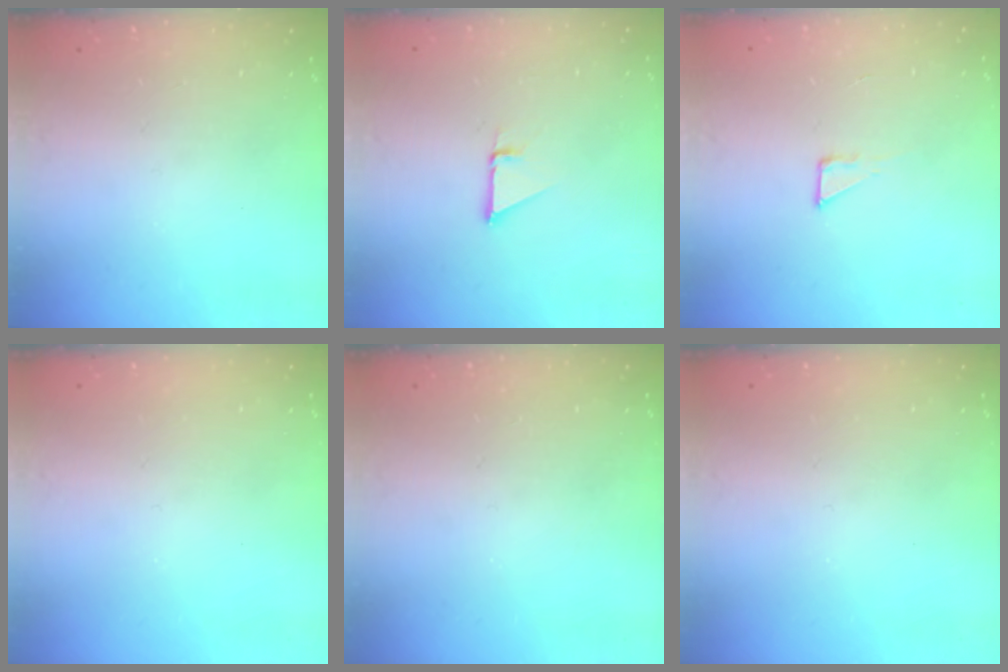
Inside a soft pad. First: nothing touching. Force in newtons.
{"total": 0.9, "press": 0.9, "slide": 0.1}
{"total": 3.7, "press": 3.7, "slide": 0.4}
{"total": 0.0}
{"total": 0.0}
{"total": 0.0}